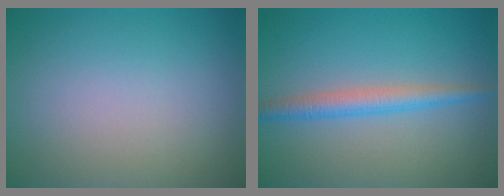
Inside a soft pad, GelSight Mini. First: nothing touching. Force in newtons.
{"total": 2.7, "press": 2.7, "slide": 0.1}